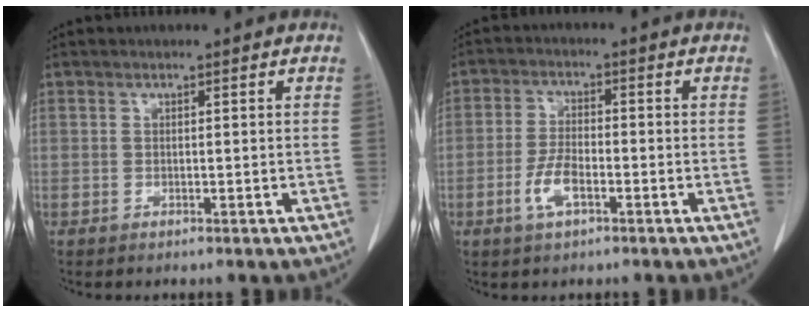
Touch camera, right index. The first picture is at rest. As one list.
[{"total": 4.8, "force": [-2.1, 1.8, 3.9], "torque": [-0.089, -0.002, -0.040]}]